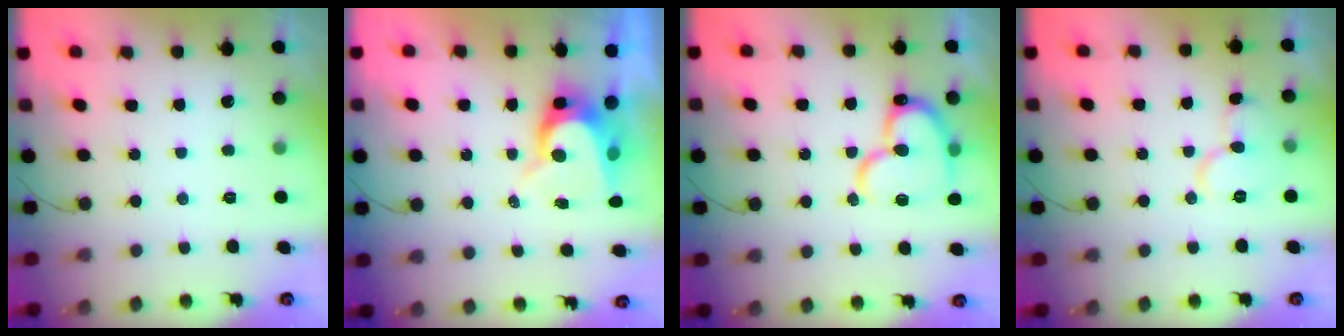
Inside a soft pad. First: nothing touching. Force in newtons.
{"total": 8.2, "press": 8.2, "slide": 0.5}
{"total": 17.3, "press": 17.2, "slide": 1.7}
{"total": 9.5, "press": 9.5, "slide": 0.7}